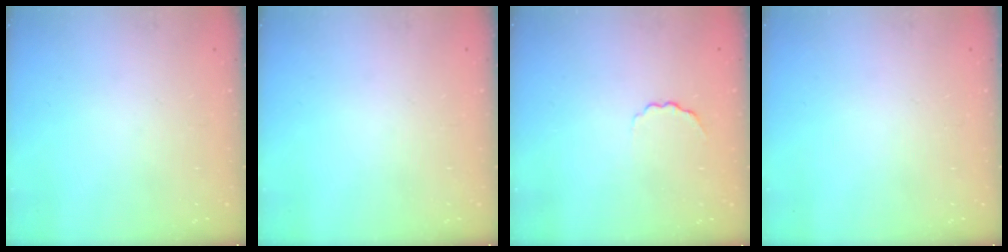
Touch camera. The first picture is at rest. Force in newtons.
{"total": 0.0}
{"total": 2.5, "press": 2.4, "slide": 0.6}
{"total": 0.0}